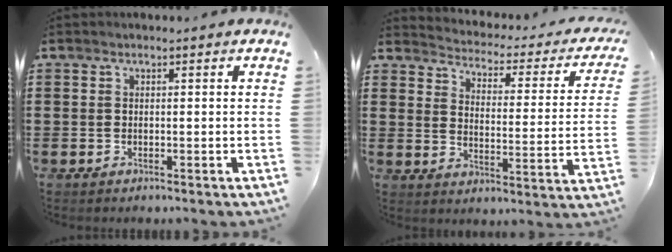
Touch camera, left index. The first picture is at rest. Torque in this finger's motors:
{"motor_torque": [1.32, -0.82, 0.29, 0.01]}